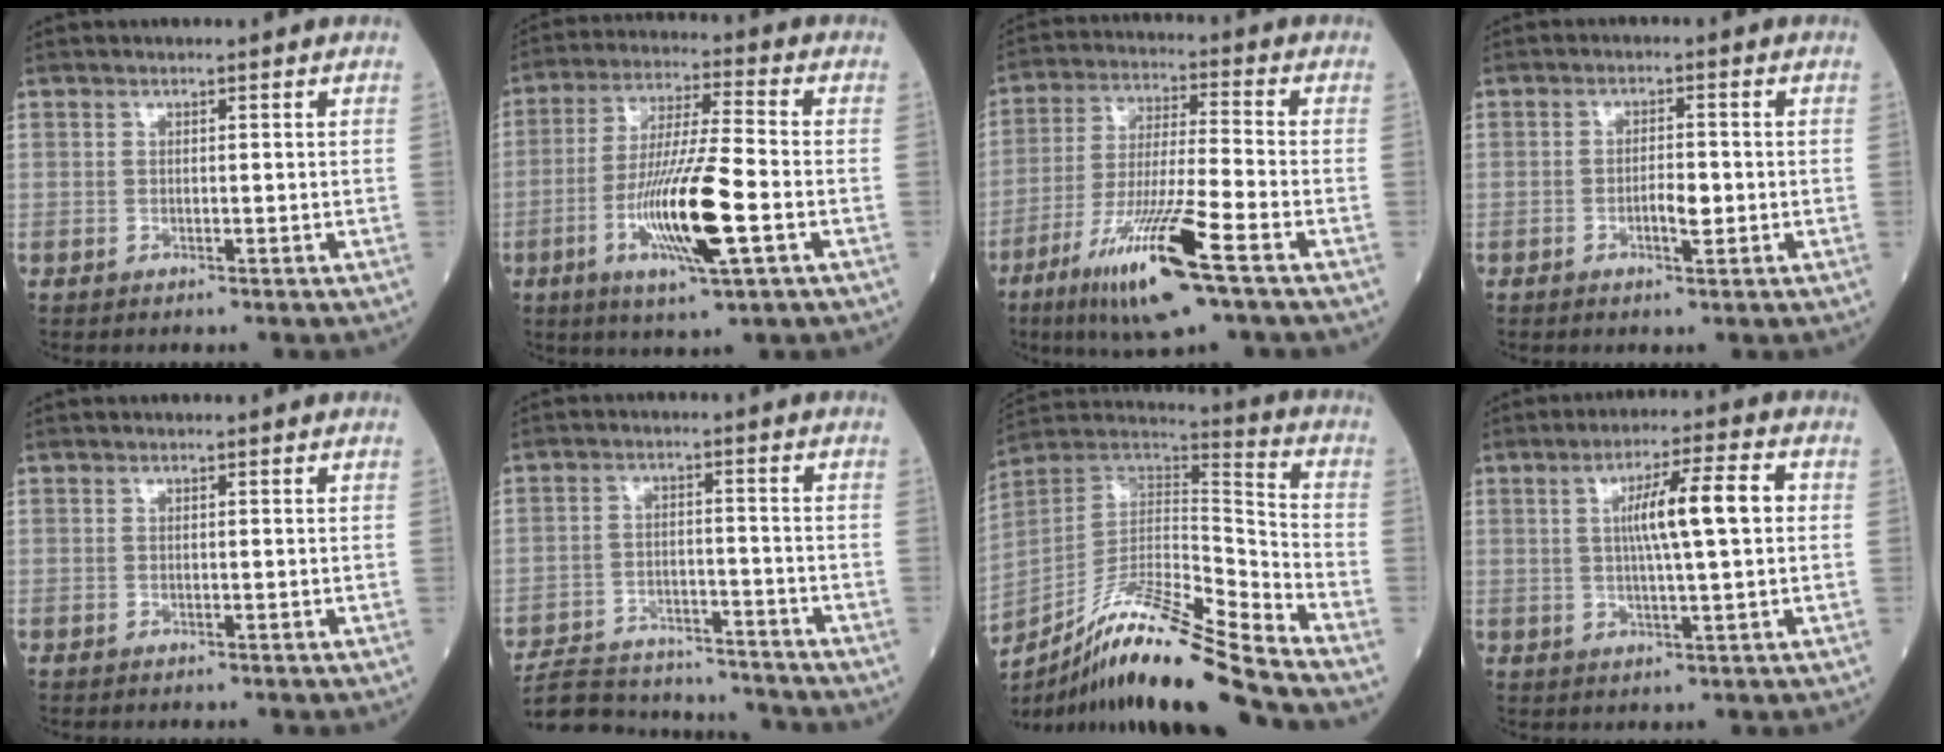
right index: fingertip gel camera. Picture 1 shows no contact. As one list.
[{"total": 13.7, "force": [-4.1, 0.8, 13.0], "torque": [-0.250, -0.013, -0.076]}, {"total": 14.8, "force": [-7.7, 0.4, 12.6], "torque": [-0.250, -0.031, -0.139]}, {"total": 3.1, "force": [-0.8, 0.9, 2.8], "torque": [-0.047, 0.003, -0.012]}, {"total": 0.0}, {"total": 15.2, "force": [-14.5, 2.9, 3.5], "torque": [-0.071, 0.011, -0.217]}, {"total": 20.3, "force": [-15.8, 0.2, 12.8], "torque": [-0.253, -0.008, -0.291]}, {"total": 8.8, "force": [1.2, 0.5, 8.7], "torque": [-0.146, 0.012, 0.020]}]